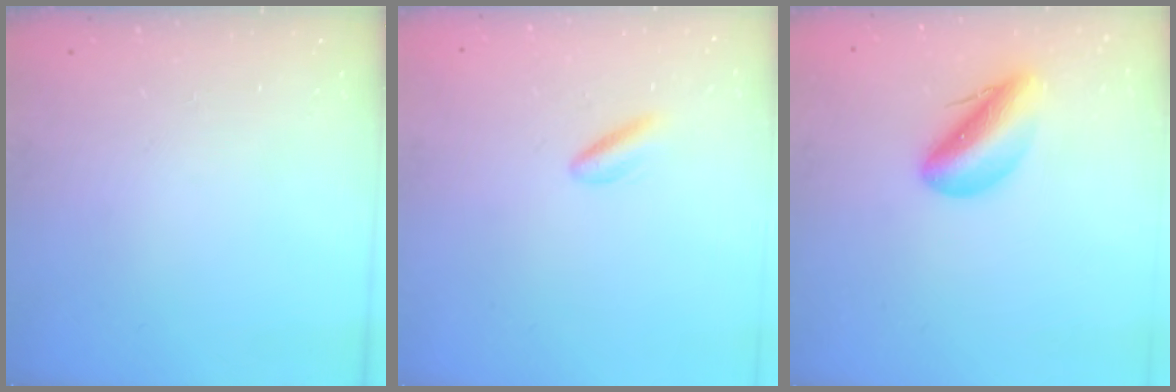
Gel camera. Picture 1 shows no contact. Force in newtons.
{"total": 2.4, "press": 2.3, "slide": 0.9}
{"total": 10.1, "press": 9.7, "slide": 2.8}